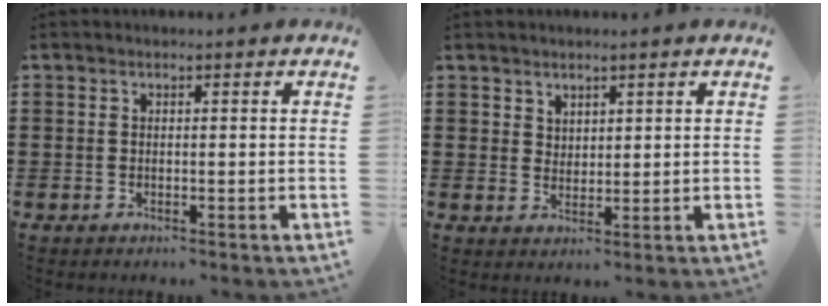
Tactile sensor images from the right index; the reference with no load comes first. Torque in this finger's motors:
{"motor_torque": [-0.12, 0.35, -0.01, -0.01]}